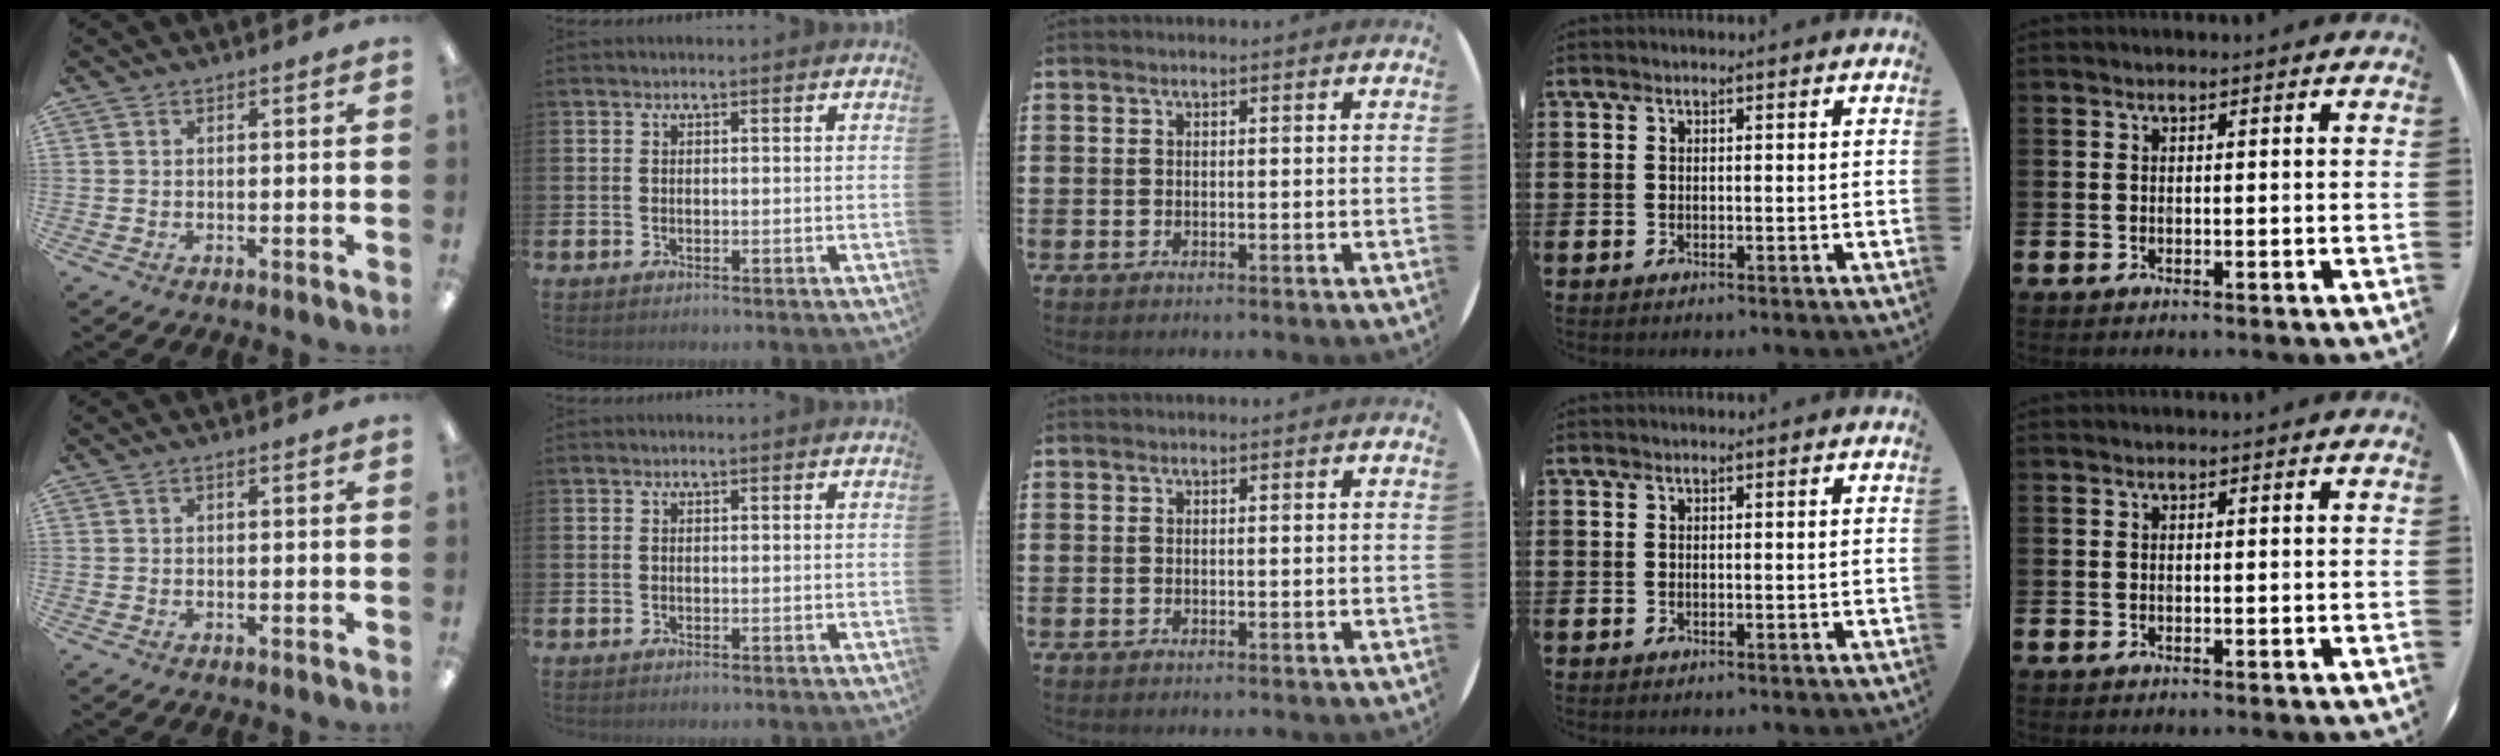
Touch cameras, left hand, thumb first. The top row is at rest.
{}